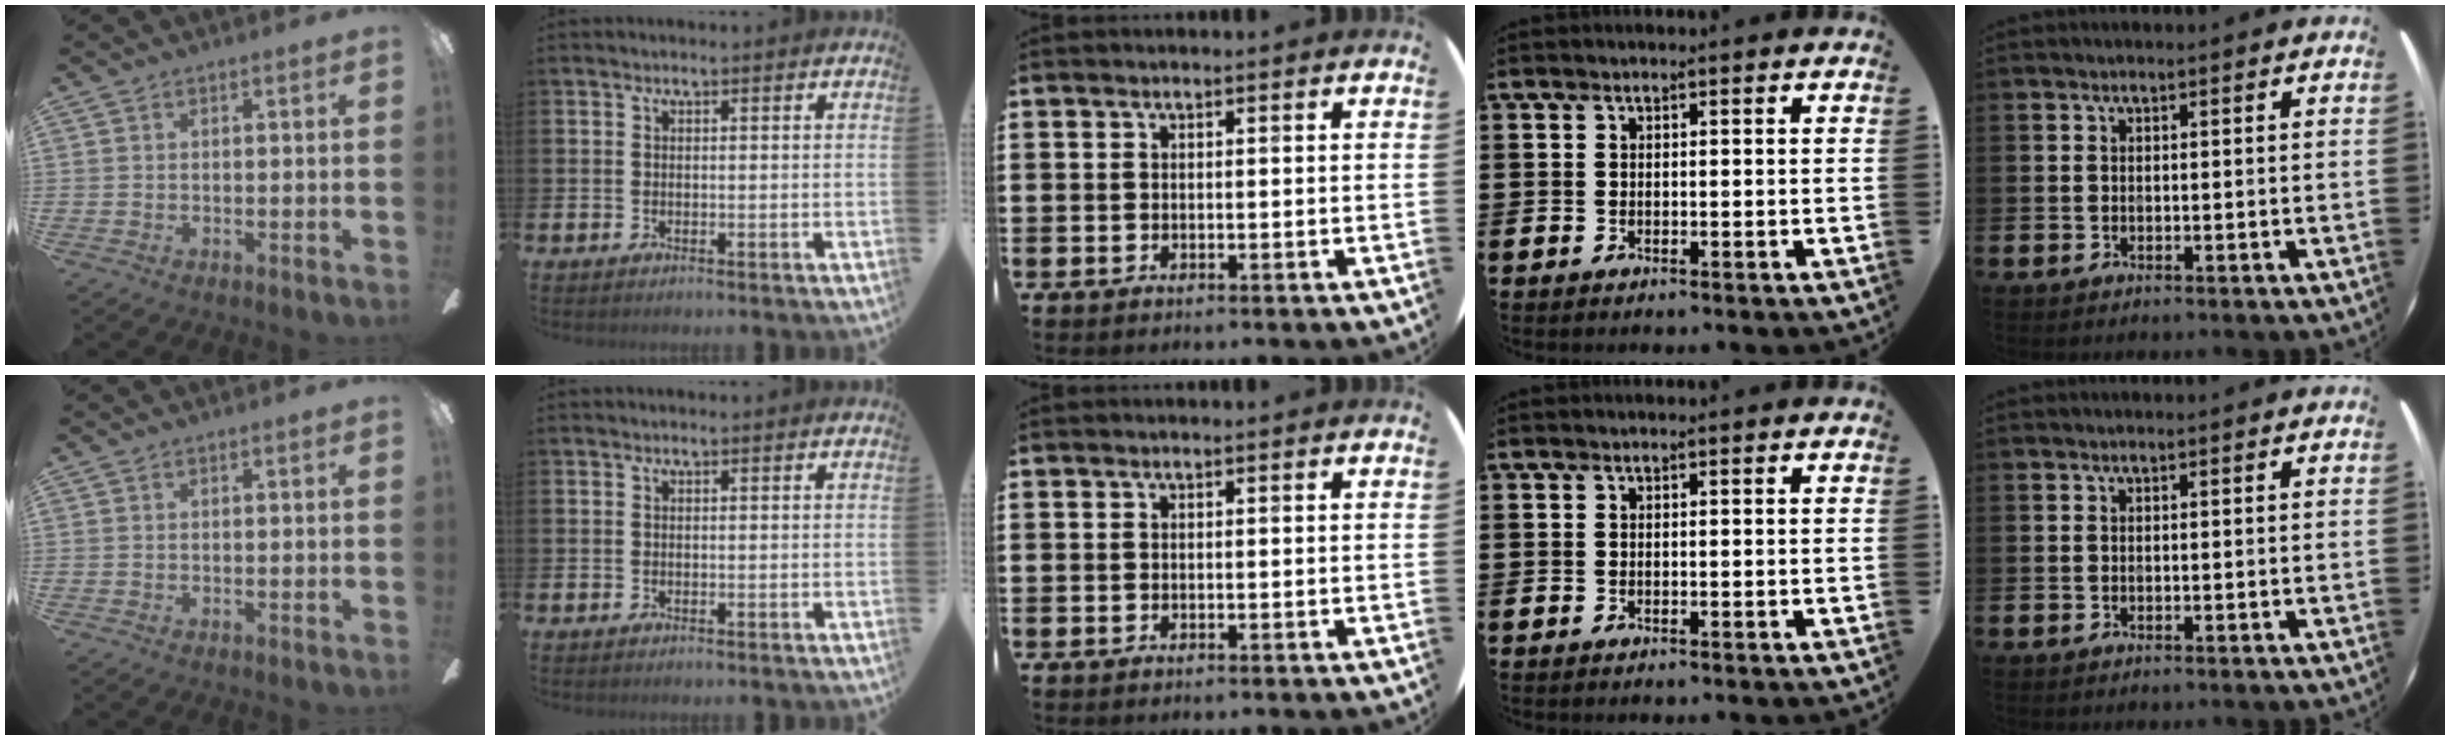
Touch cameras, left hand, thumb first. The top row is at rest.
{}